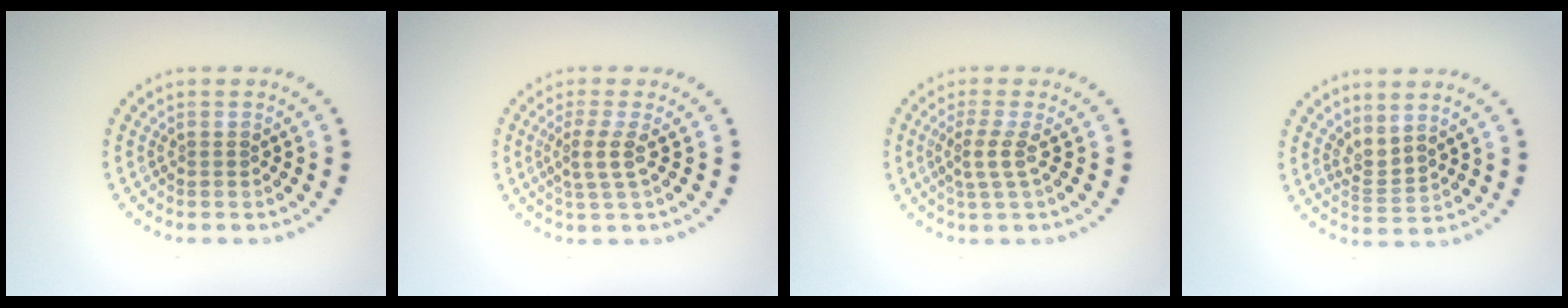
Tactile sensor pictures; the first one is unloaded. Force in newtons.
{"total": 2.3, "press": 1.7, "slide": 1.5}
{"total": 2.1, "press": 1.5, "slide": 1.5}
{"total": 2.1, "press": 1.4, "slide": 1.6}